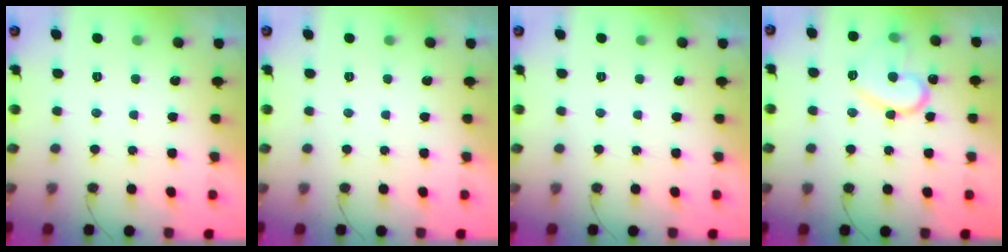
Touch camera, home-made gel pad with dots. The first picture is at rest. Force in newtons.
{"total": 0.0}
{"total": 0.0}
{"total": 13.3, "press": 13.3, "slide": 1.1}